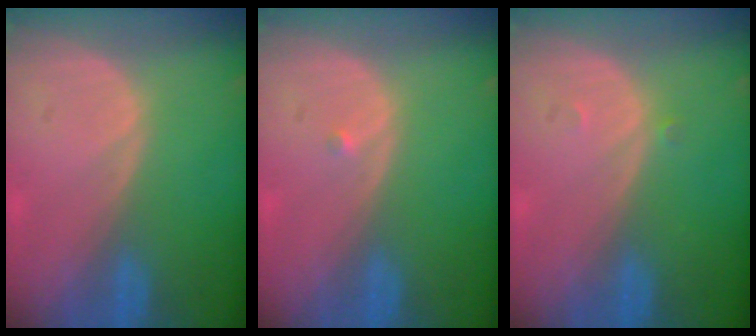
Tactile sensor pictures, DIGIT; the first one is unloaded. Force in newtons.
{"total": 0.6, "press": 0.5, "slide": 0.4}
{"total": 0.7, "press": 0.5, "slide": 0.5}